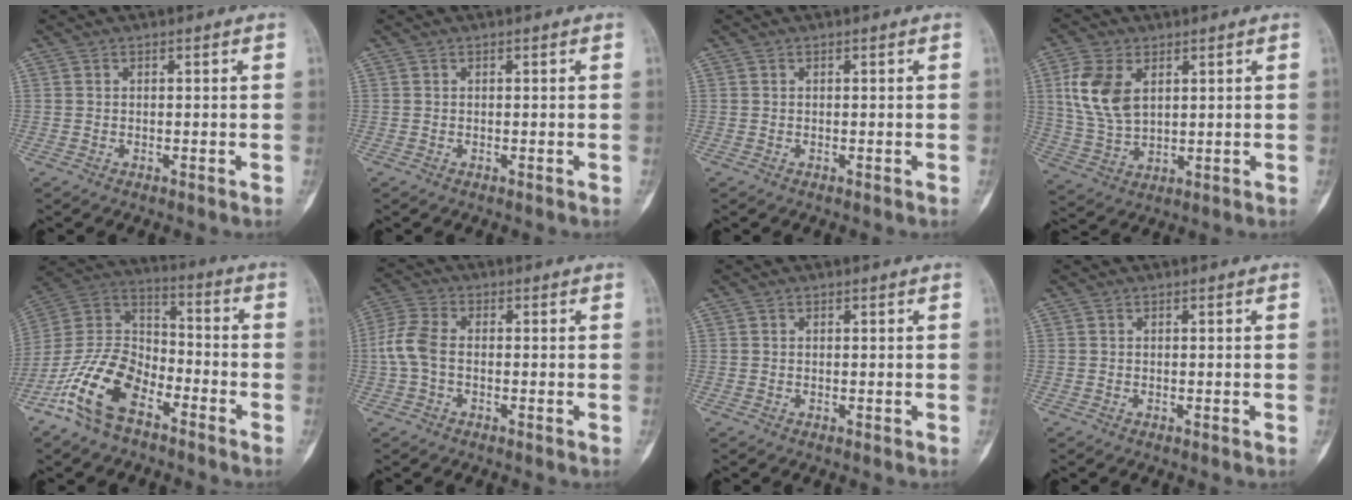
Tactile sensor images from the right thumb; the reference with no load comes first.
{"total": 0.0}
{"total": 0.0}
{"total": 10.6, "force": [3.3, 6.5, 7.7], "torque": [-0.154, -0.006, 0.071]}
{"total": 16.1, "force": [-9.2, 8.5, 10.1], "torque": [-0.198, 0.064, -0.185]}
{"total": 5.9, "force": [-0.7, 3.6, 4.7], "torque": [-0.115, 0.015, -0.022]}
{"total": 0.0}
{"total": 0.0}